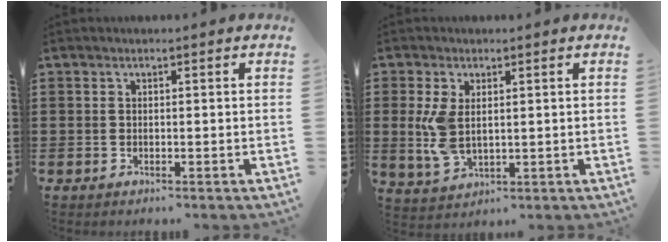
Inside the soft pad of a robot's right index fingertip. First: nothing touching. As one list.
[{"total": 6.0, "force": [0.7, 3.3, 4.9], "torque": [-0.125, -0.001, 0.006]}]